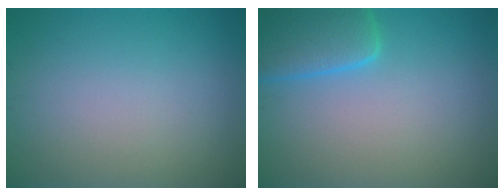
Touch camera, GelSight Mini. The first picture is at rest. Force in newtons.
{"total": 5.2, "press": 5.1, "slide": 0.5}